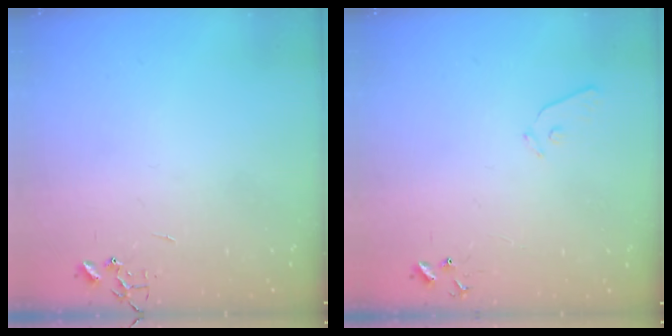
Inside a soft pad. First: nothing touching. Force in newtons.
{"total": 6.6, "press": 6.6, "slide": 0.7}